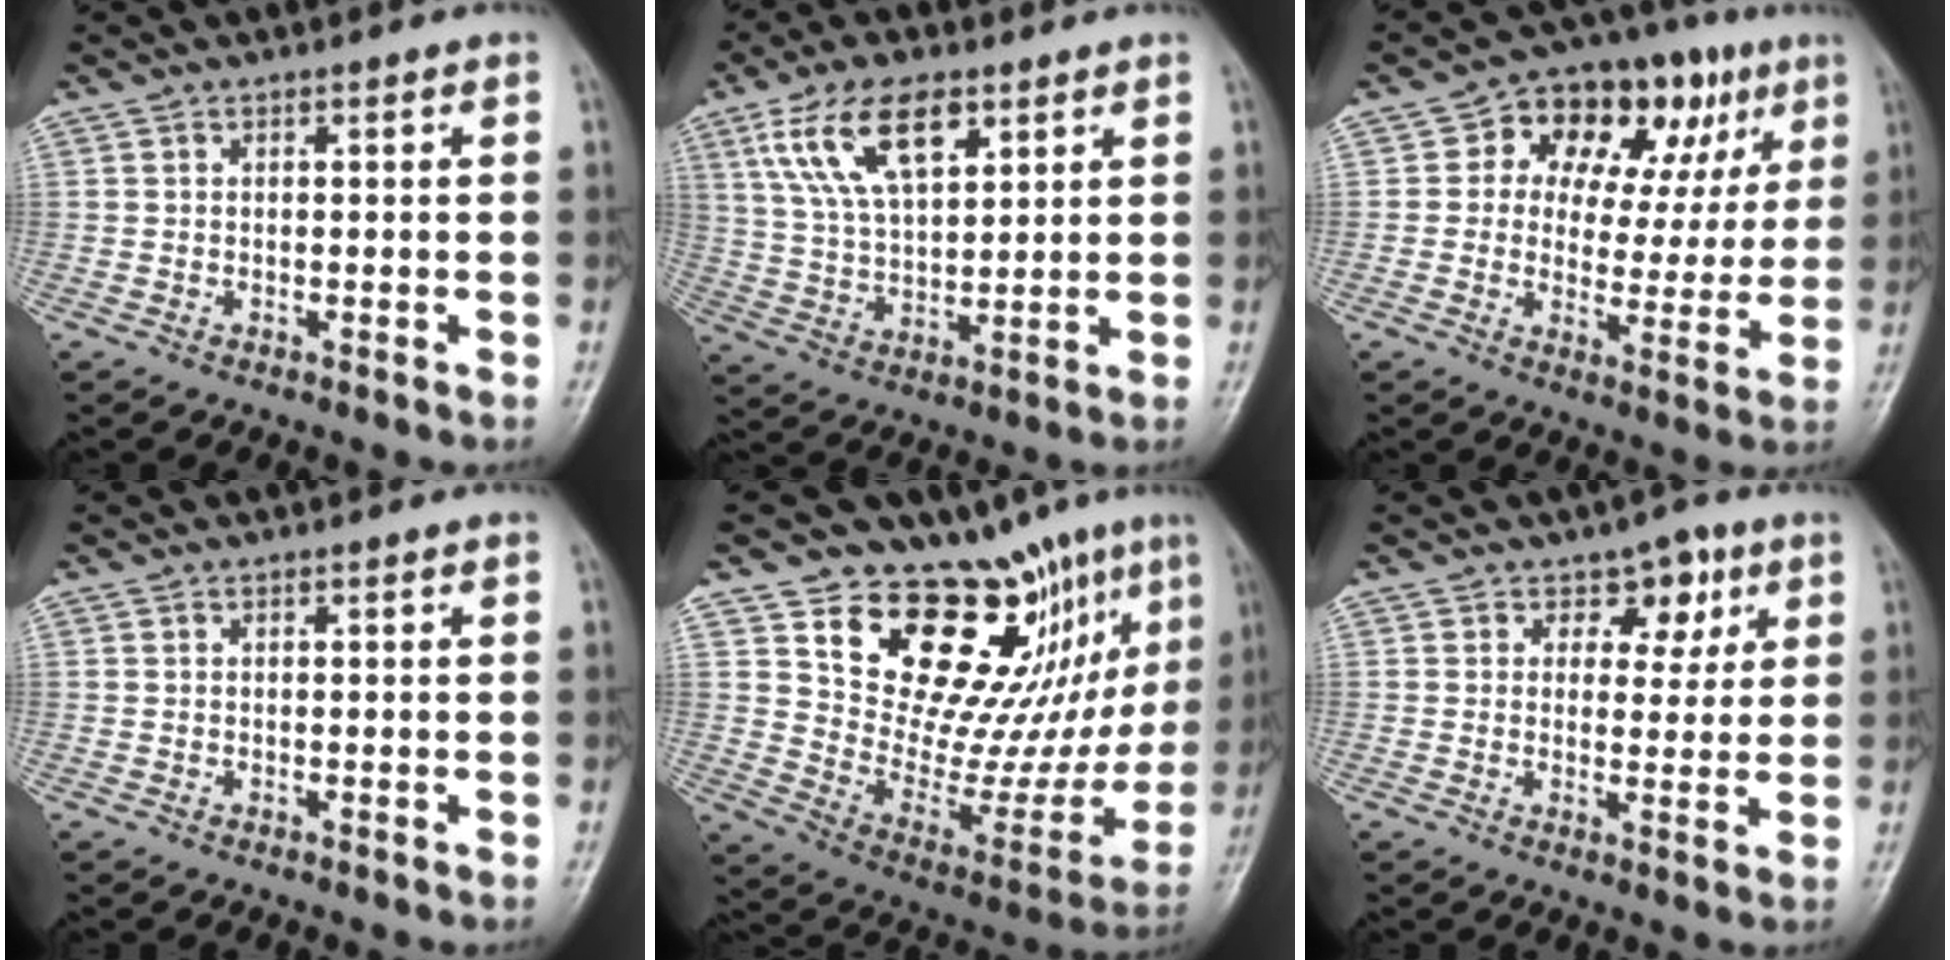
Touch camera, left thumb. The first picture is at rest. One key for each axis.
{"total": 13.4, "fx": 6.6, "fy": 6.5, "fz": 9.8, "tx": -0.167, "ty": -0.015, "tz": 0.129}
{"total": 17.8, "fx": 6.6, "fy": 11.4, "fz": 12.0, "tx": -0.106, "ty": 0.012, "tz": 0.093}
{"total": 0.0}
{"total": 21.0, "fx": 13.1, "fy": 8.8, "fz": 13.8, "tx": -0.120, "ty": -0.089, "tz": 0.218}
{"total": 5.9, "fx": 2.7, "fy": 4.2, "fz": 3.1, "tx": 0.000, "ty": -0.007, "tz": 0.032}